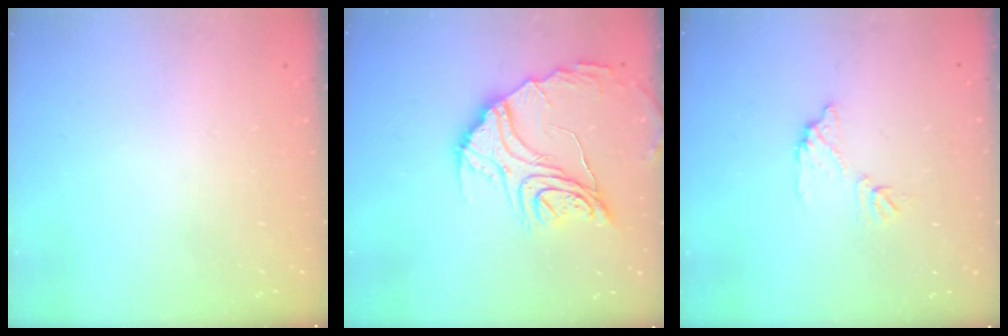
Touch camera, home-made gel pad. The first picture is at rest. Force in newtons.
{"total": 15.0, "press": 14.9, "slide": 1.4}
{"total": 7.8, "press": 7.8, "slide": 0.4}